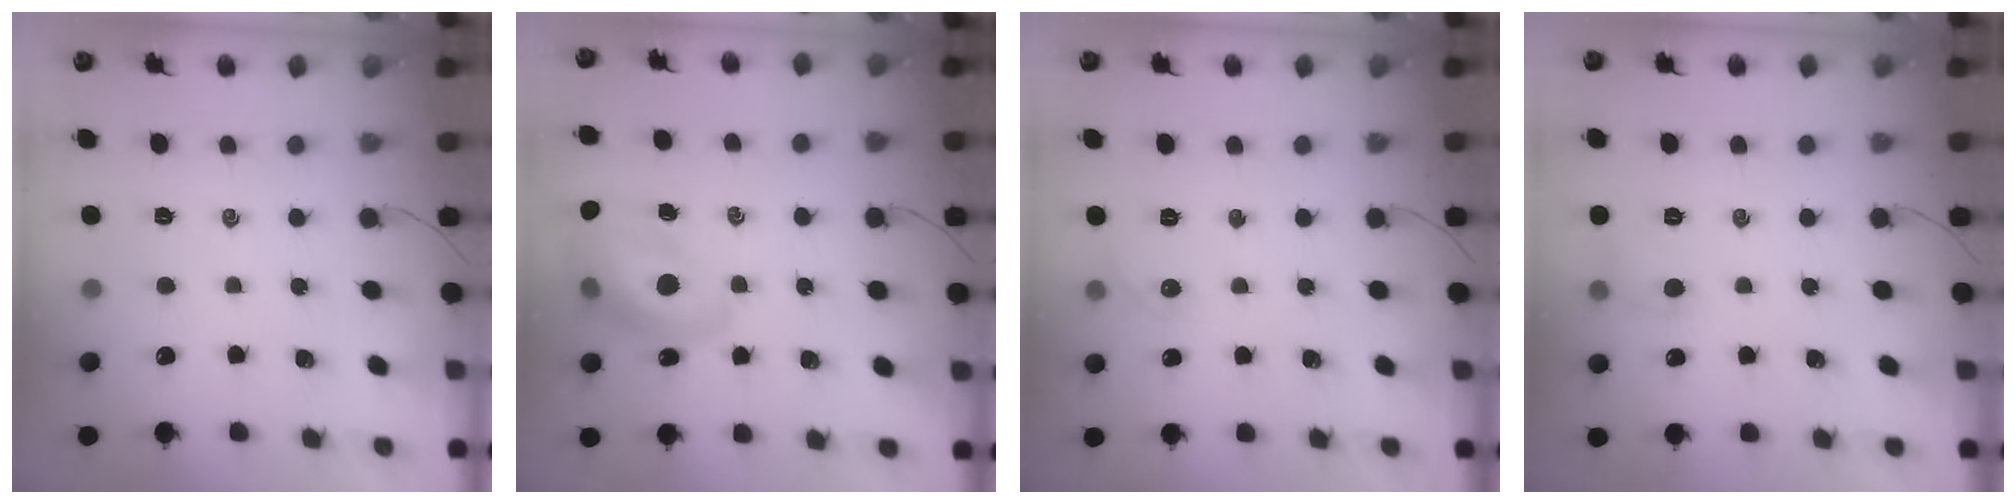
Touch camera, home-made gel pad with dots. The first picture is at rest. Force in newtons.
{"total": 18.1, "press": 17.6, "slide": 4.3}
{"total": 4.5, "press": 4.2, "slide": 1.6}
{"total": 5.5, "press": 5.4, "slide": 1.2}